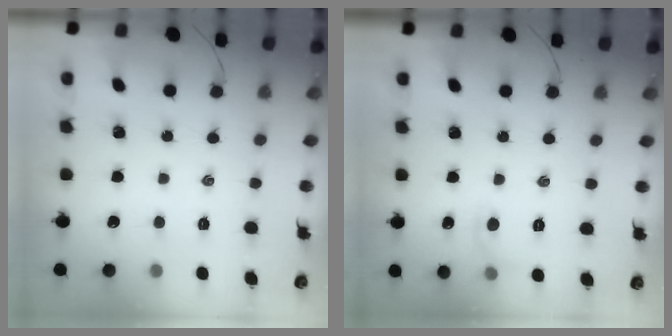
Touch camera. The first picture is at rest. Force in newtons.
{"total": 5.9, "press": 5.7, "slide": 1.5}